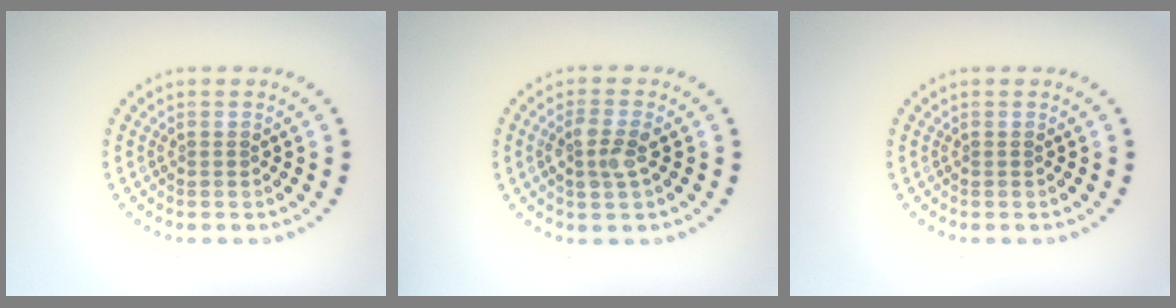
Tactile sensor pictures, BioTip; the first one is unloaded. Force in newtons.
{"total": 2.5, "press": 2.5, "slide": 0.5}
{"total": 0.0}